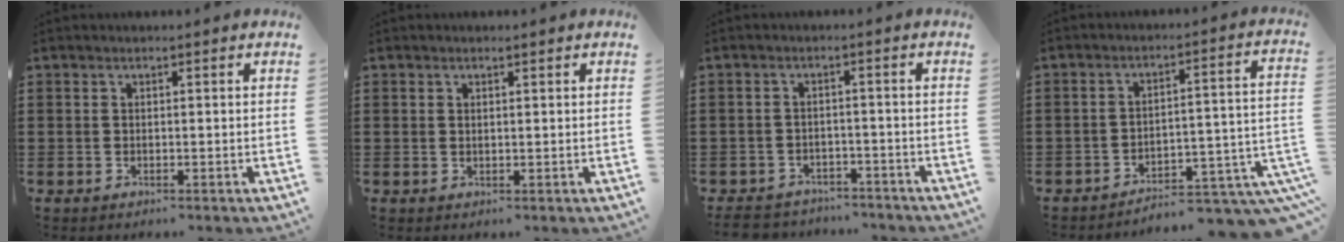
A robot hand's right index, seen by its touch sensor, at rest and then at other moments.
{"total": 0.6, "force": [0.4, 0.2, 0.3], "torque": [-0.008, 0.000, 0.008]}
{"total": 3.7, "force": [-3.5, 0.9, 0.5], "torque": [-0.019, 0.002, -0.075]}
{"total": 5.2, "force": [-4.5, 0.5, 2.6], "torque": [-0.043, -0.008, -0.089]}